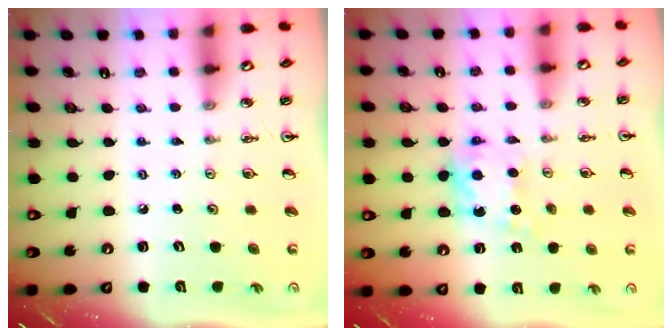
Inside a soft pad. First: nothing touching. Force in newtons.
{"total": 8.7, "press": 8.7, "slide": 0.4}